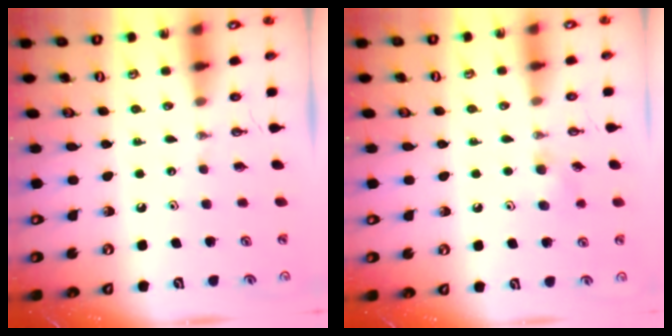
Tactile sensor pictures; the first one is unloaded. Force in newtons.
{"total": 5.8, "press": 5.4, "slide": 2.3}